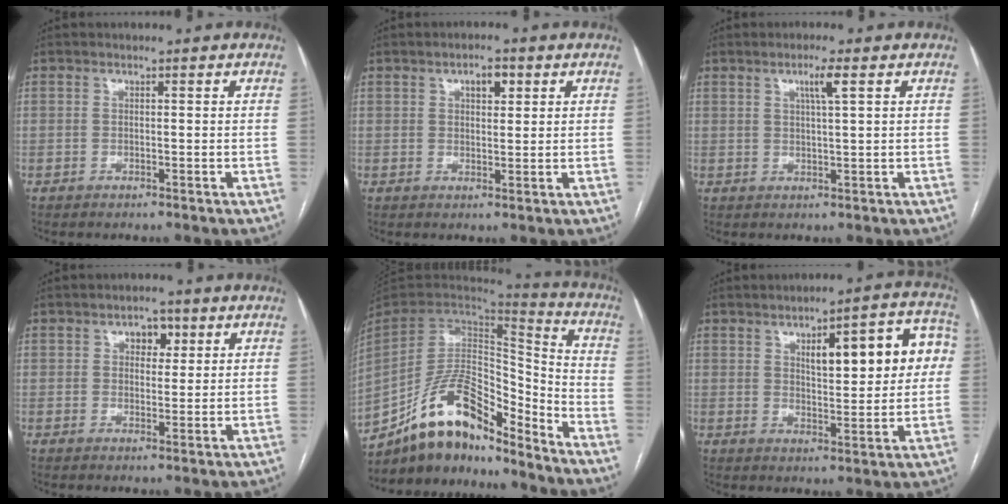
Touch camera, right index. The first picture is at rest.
{"total": 3.1, "force": [1.3, 1.4, 2.4], "torque": [-0.040, 0.006, 0.020]}
{"total": 2.9, "force": [1.3, -0.2, 2.6], "torque": [-0.051, -0.001, 0.021]}
{"total": 3.4, "force": [1.4, 2.2, 2.2], "torque": [-0.031, 0.009, 0.020]}
{"total": 17.3, "force": [-14.0, 5.2, 8.6], "torque": [-0.158, 0.042, -0.251]}
{"total": 13.0, "force": [3.2, 4.0, 12.0], "torque": [-0.150, 0.033, 0.043]}